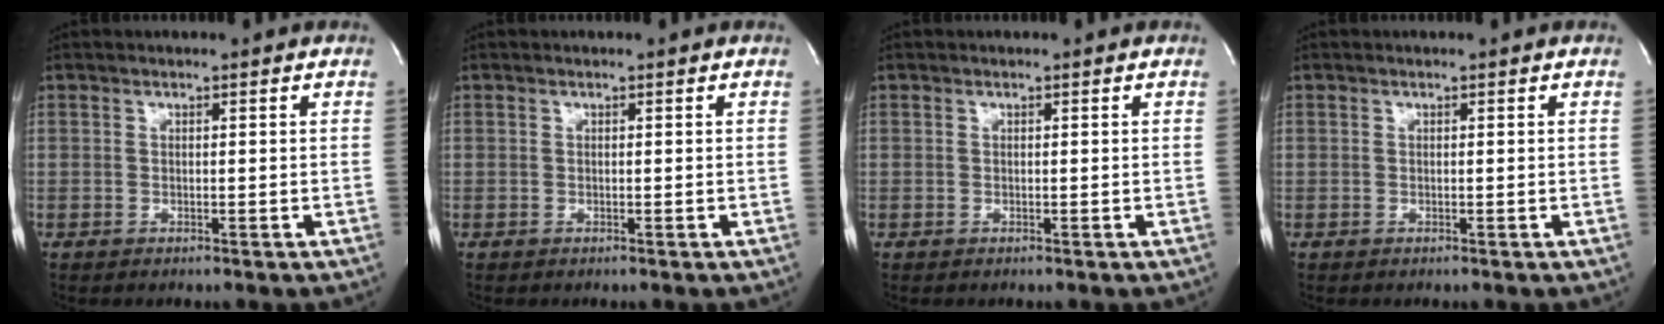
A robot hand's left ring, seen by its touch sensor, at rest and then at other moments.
{"total": 0.0}
{"total": 0.0}
{"total": 0.0}